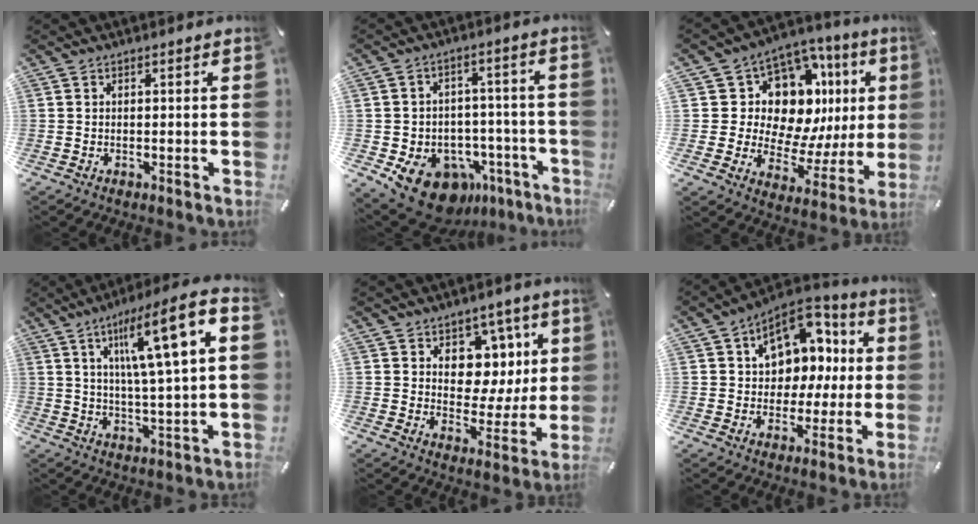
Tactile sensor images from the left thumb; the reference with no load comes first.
{"total": 13.7, "force": [-7.7, 9.6, 6.0], "torque": [-0.075, 0.048, -0.119]}
{"total": 14.1, "force": [6.0, 10.5, 7.2], "torque": [-0.101, -0.077, 0.113]}
{"total": 14.8, "force": [5.6, 2.4, 13.5], "torque": [-0.222, -0.021, 0.077]}
{"total": 9.3, "force": [3.8, 7.8, 3.4], "torque": [-0.037, -0.044, 0.069]}
{"total": 12.2, "force": [4.8, 9.6, 5.8], "torque": [-0.076, -0.039, 0.091]}